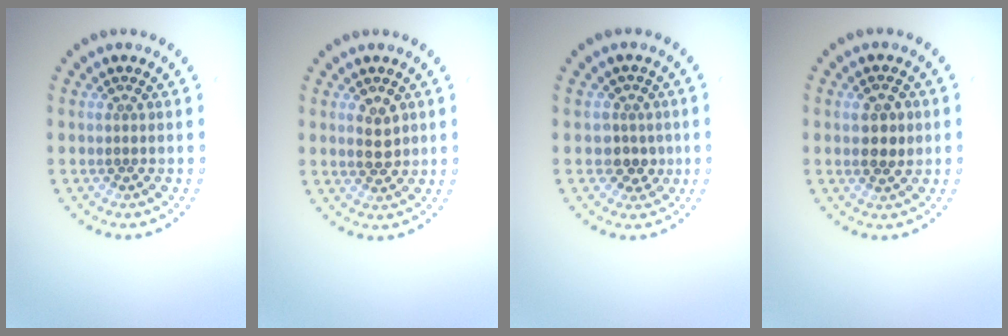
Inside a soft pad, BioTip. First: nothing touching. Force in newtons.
{"total": 2.1, "press": 2.1, "slide": 0.3}
{"total": 2.2, "press": 1.8, "slide": 1.4}
{"total": 2.4, "press": 2.3, "slide": 0.3}